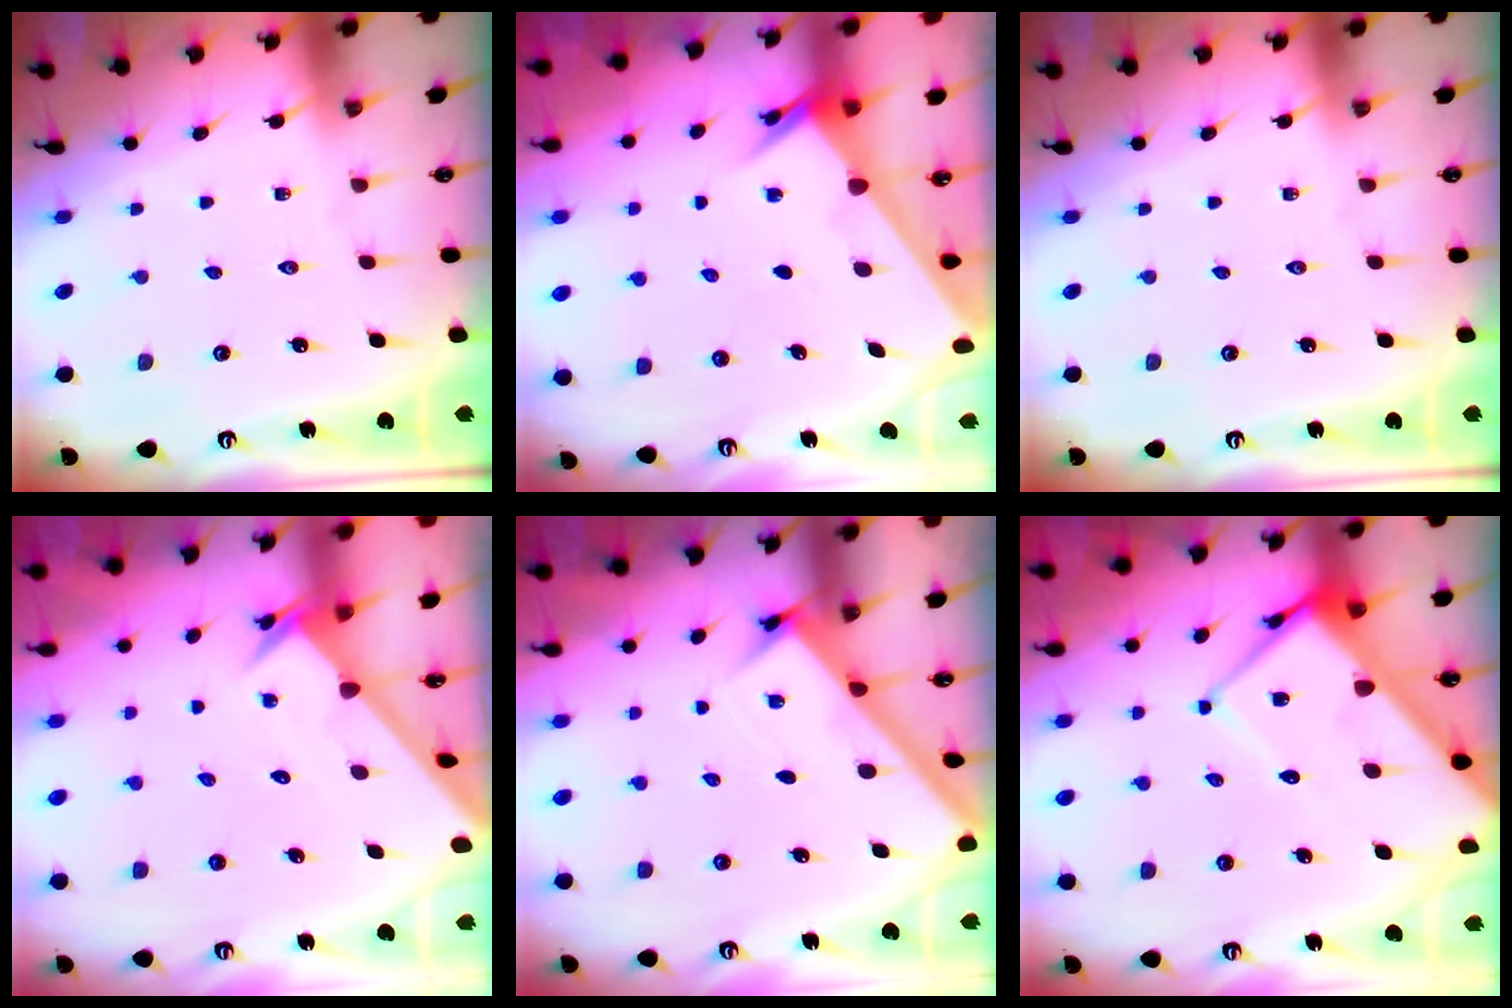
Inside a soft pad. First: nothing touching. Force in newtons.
{"total": 2.8, "press": 2.8, "slide": 0.2}
{"total": 0.0}
{"total": 2.2, "press": 2.2, "slide": 0.2}
{"total": 2.6, "press": 2.6, "slide": 0.3}
{"total": 11.8, "press": 11.7, "slide": 1.1}